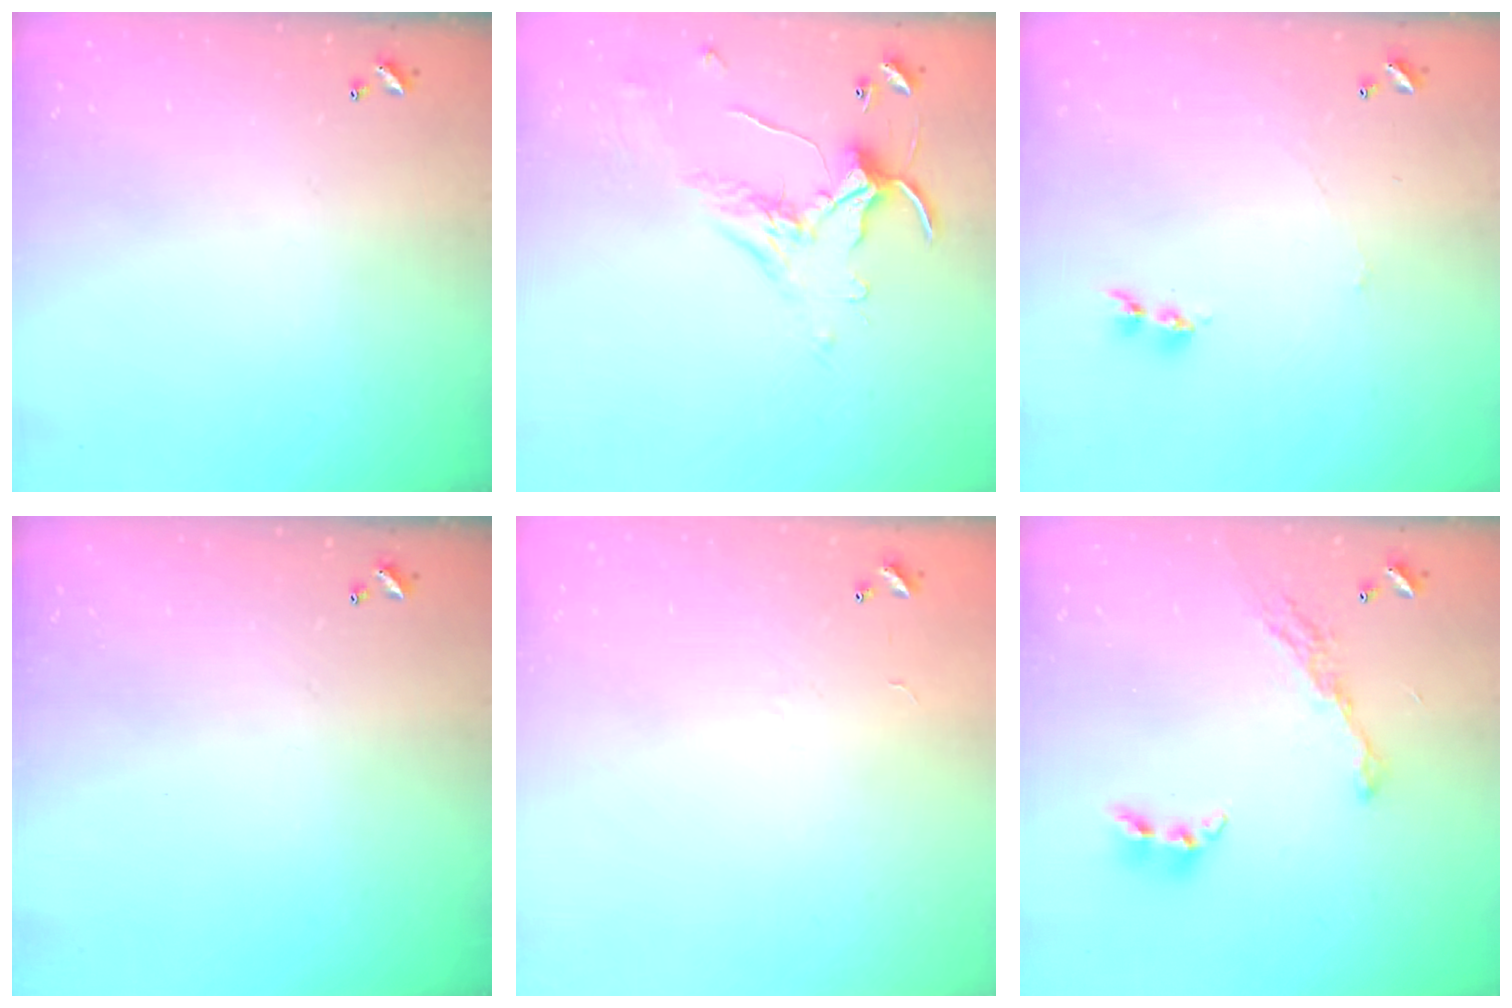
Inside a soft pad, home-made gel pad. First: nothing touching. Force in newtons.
{"total": 1.2, "press": 0.6, "slide": 1.1}
{"total": 1.2, "press": 1.1, "slide": 0.3}
{"total": 0.0}
{"total": 6.9, "press": 6.9, "slide": 0.9}
{"total": 10.4, "press": 10.3, "slide": 1.2}